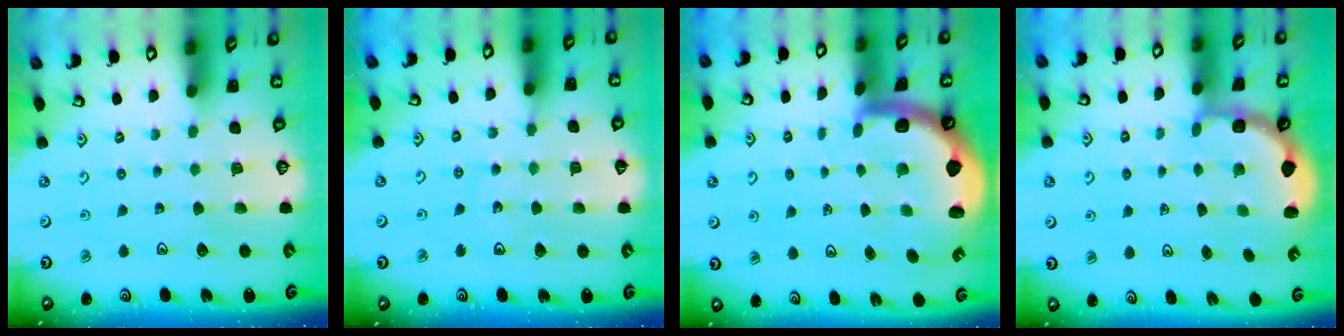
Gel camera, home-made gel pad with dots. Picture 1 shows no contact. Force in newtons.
{"total": 3.8, "press": 3.5, "slide": 1.6}
{"total": 4.7, "press": 4.5, "slide": 1.5}
{"total": 3.0, "press": 2.6, "slide": 1.5}